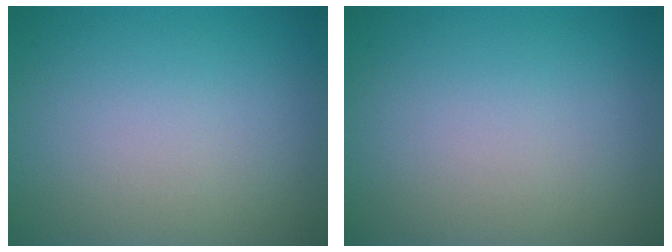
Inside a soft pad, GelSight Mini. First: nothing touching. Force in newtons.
{"total": 0.0}